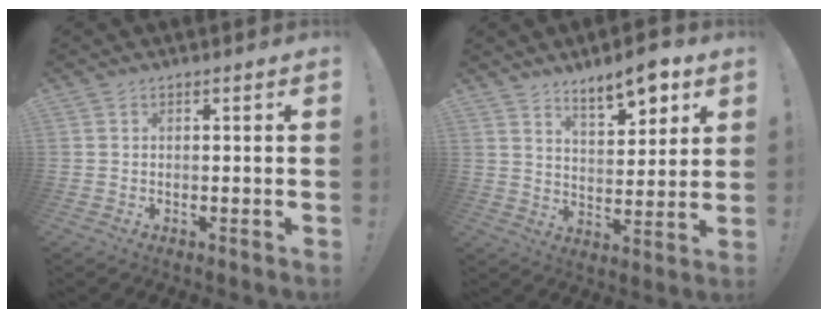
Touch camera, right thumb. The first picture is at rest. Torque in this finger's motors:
{"motor_torque": [-0.02, 0.04, 0.14, 0.22, 0.15]}